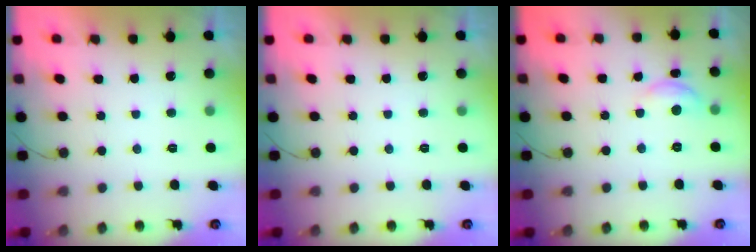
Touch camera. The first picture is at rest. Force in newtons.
{"total": 0.0}
{"total": 6.7, "press": 6.7, "slide": 0.6}